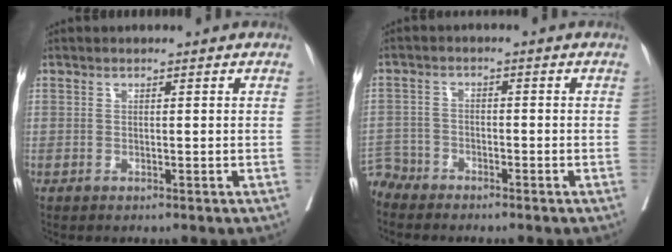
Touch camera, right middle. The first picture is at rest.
{"total": 4.5, "force": [-4.1, 1.5, -0.7], "torque": [0.014, -0.007, -0.084]}